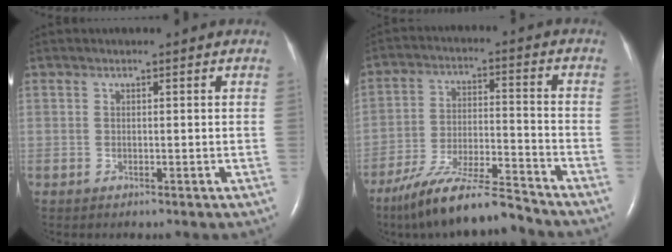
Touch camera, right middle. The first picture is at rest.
{"total": 13.0, "force": [-11.3, 0.7, 6.4], "torque": [-0.113, -0.008, -0.200]}